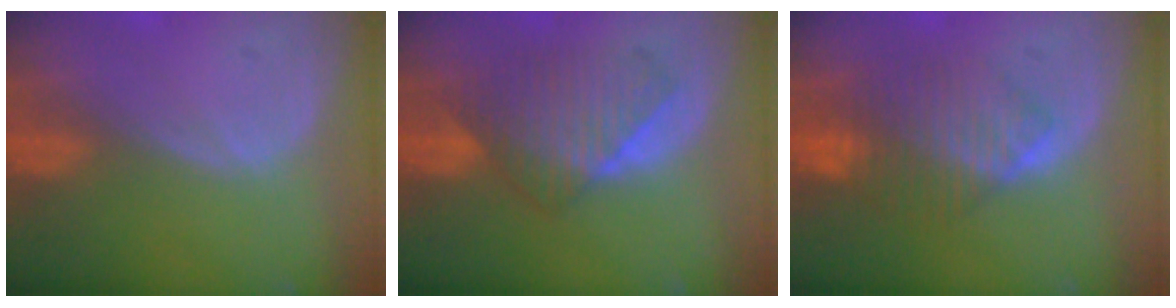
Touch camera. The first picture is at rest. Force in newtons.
{"total": 7.1, "press": 7.1, "slide": 0.2}
{"total": 7.9, "press": 7.3, "slide": 2.9}